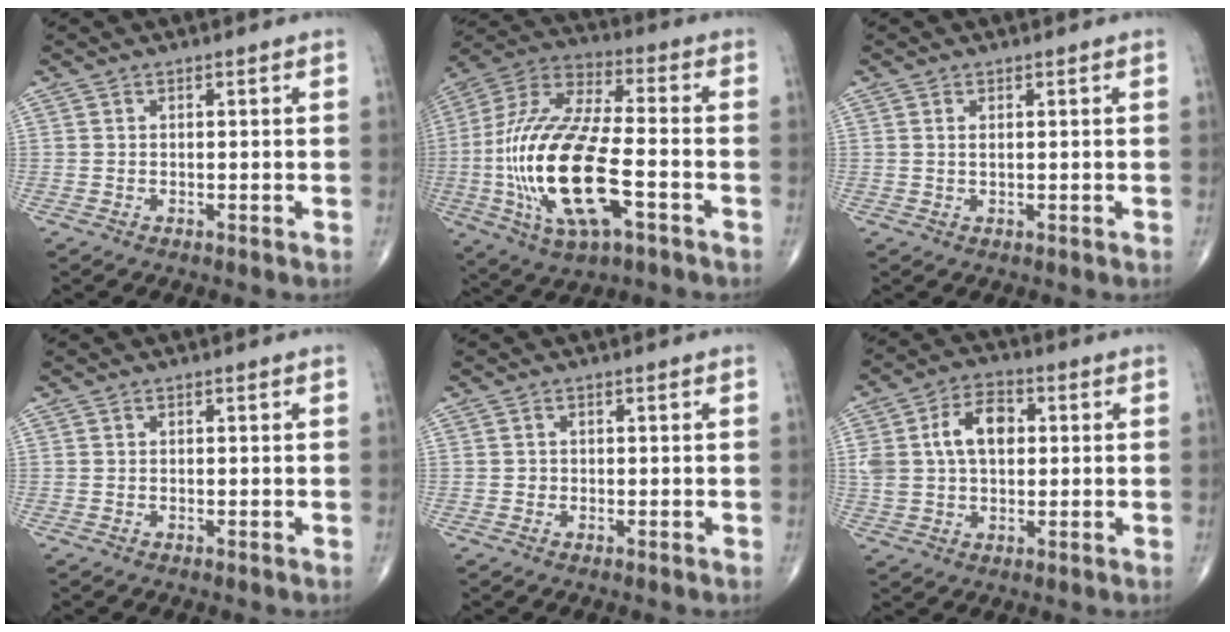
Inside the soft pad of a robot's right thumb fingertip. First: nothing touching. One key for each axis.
{"total": 24.5, "fx": -5.9, "fy": 9.7, "fz": 21.7, "tx": -0.480, "ty": 0.016, "tz": -0.095}
{"total": 0.8, "fx": 0.3, "fy": 0.2, "fz": 0.7, "tx": -0.017, "ty": 0.000, "tz": 0.007}
{"total": 0.0}
{"total": 0.5, "fx": -0.1, "fy": 0.5, "fz": 0.1, "tx": 0.002, "ty": 0.003, "tz": -0.002}
{"total": 10.8, "fx": 2.0, "fy": 6.9, "fz": 8.1, "tx": -0.139, "ty": 0.016, "tz": 0.034}